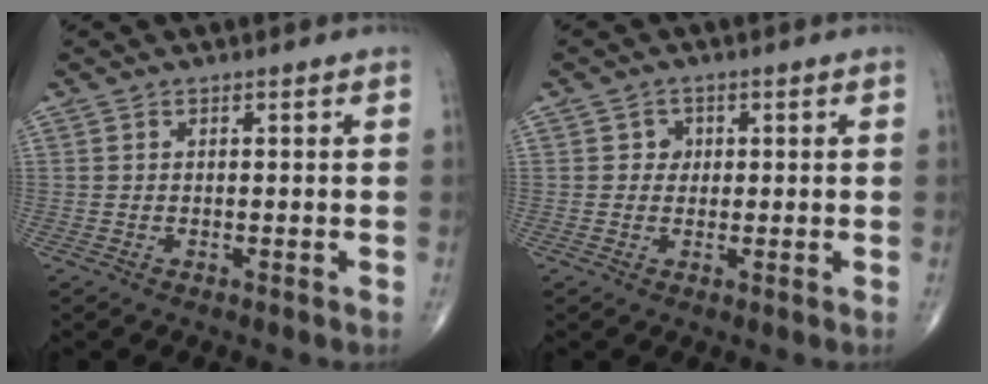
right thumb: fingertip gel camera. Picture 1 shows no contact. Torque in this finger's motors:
{"motor_torque": [-0.34, 0.17, 0.28, 0.12, 0.00]}